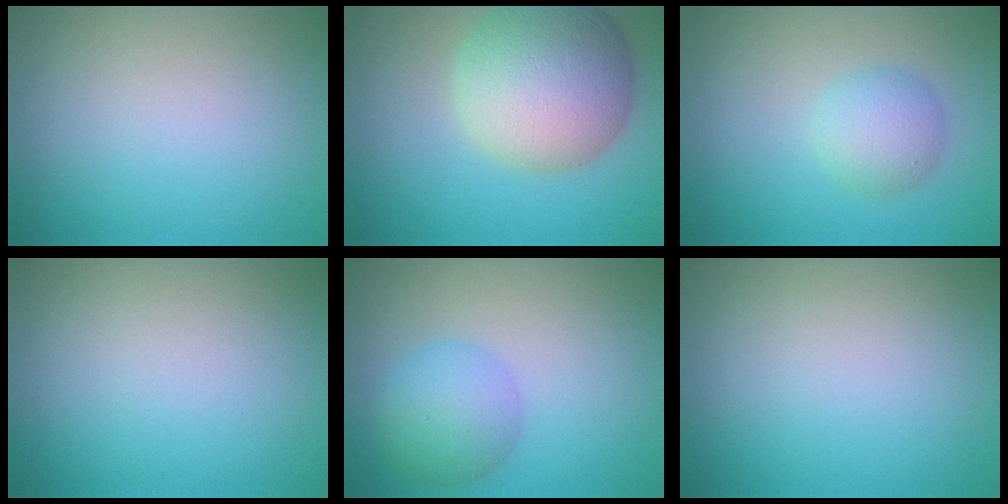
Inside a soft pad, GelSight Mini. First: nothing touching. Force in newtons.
{"total": 9.4, "press": 9.4, "slide": 0.3}
{"total": 2.9, "press": 2.9, "slide": 0.1}
{"total": 0.0}
{"total": 4.2, "press": 4.2, "slide": 0.2}
{"total": 0.0}